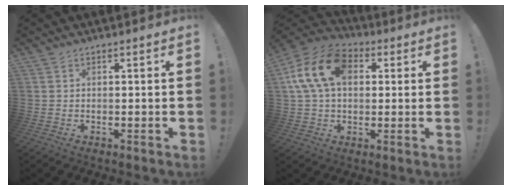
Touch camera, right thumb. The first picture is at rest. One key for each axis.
{"total": 17.2, "fx": 4.2, "fy": 11.5, "fz": 12.1, "tx": -0.222, "ty": 0.014, "tz": 0.079}